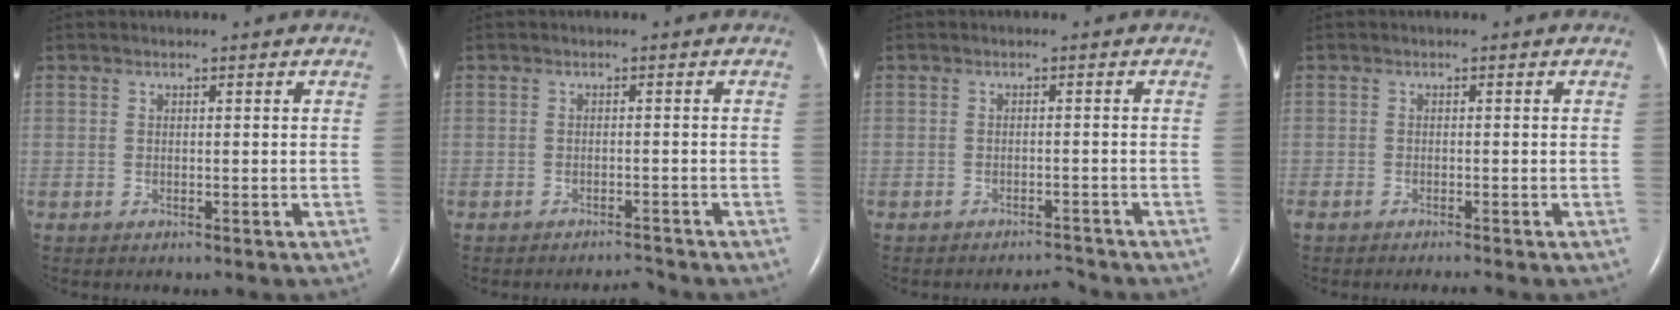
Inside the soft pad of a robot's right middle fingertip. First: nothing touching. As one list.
[{"total": 1.7, "force": [-1.7, -0.1, 0.1], "torque": [-0.002, -0.009, -0.024]}, {"total": 2.2, "force": [-2.2, 0.0, 0.0], "torque": [0.000, -0.008, -0.031]}, {"total": 1.8, "force": [-1.6, -0.1, 0.9], "torque": [-0.017, -0.005, -0.025]}]